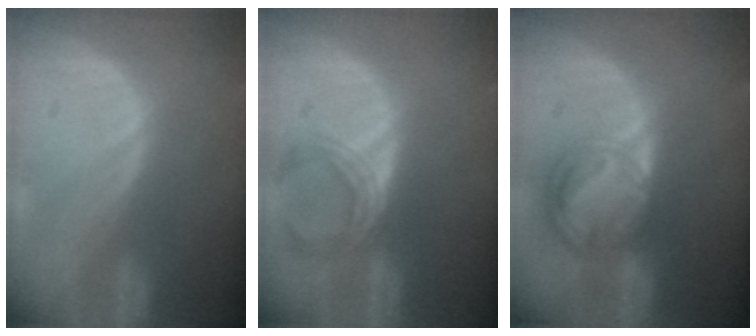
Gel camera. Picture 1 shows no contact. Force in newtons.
{"total": 4.9, "press": 4.9, "slide": 0.7}
{"total": 8.6, "press": 7.2, "slide": 4.6}